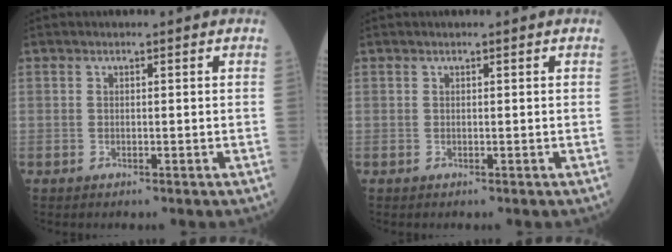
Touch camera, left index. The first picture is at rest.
{"total": 0.0}